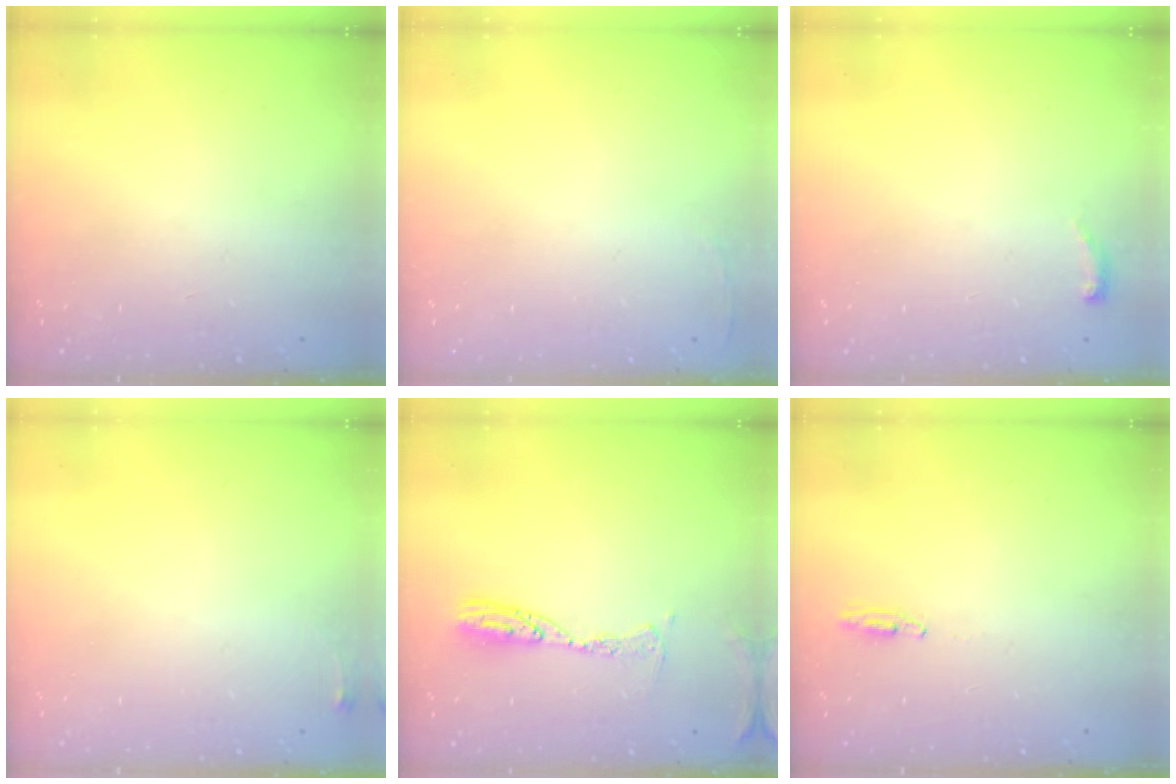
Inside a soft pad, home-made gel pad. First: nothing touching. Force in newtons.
{"total": 2.5, "press": 2.4, "slide": 0.9}
{"total": 6.9, "press": 2.8, "slide": 6.3}
{"total": 3.6, "press": 3.5, "slide": 0.6}
{"total": 9.5, "press": 9.4, "slide": 0.9}
{"total": 2.7, "press": 2.5, "slide": 1.0}